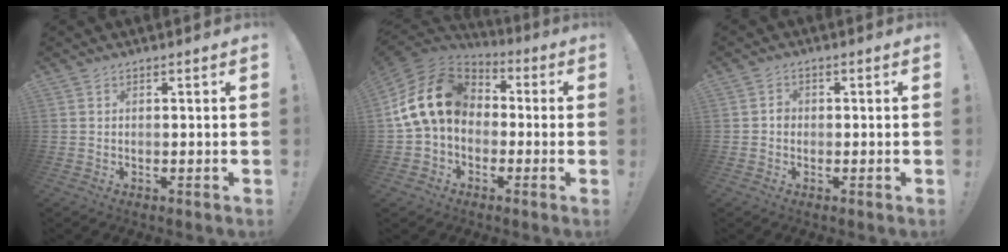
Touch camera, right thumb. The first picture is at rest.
{"total": 18.7, "force": [2.1, 13.6, 12.7], "torque": [-0.230, 0.014, 0.044]}
{"total": 2.0, "force": [-0.8, 1.6, 1.0], "torque": [-0.010, 0.006, -0.015]}